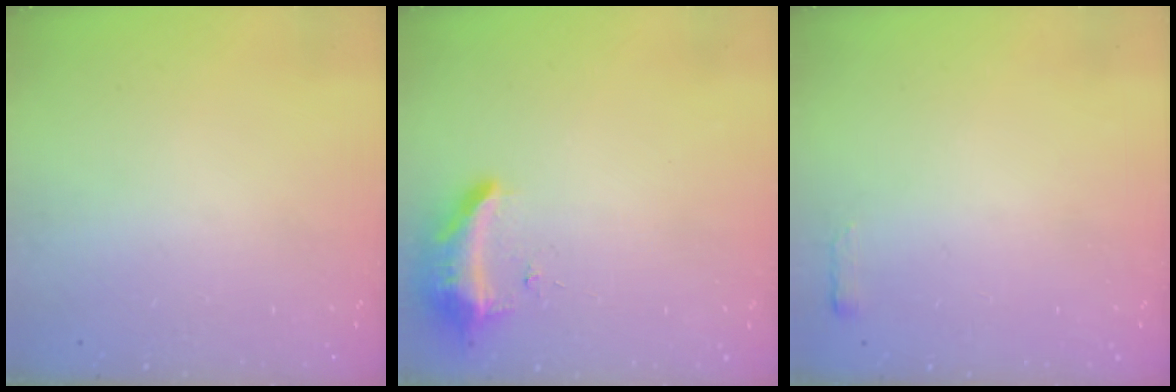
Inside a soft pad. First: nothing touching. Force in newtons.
{"total": 8.9, "press": 8.8, "slide": 1.6}
{"total": 2.4, "press": 2.4, "slide": 0.4}